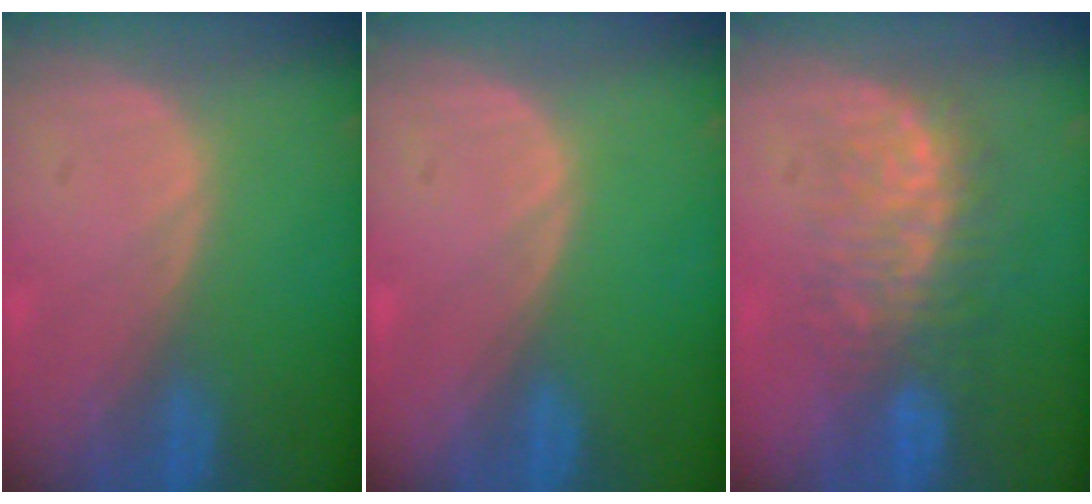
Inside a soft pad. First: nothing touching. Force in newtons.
{"total": 0.0}
{"total": 7.7, "press": 7.6, "slide": 1.4}